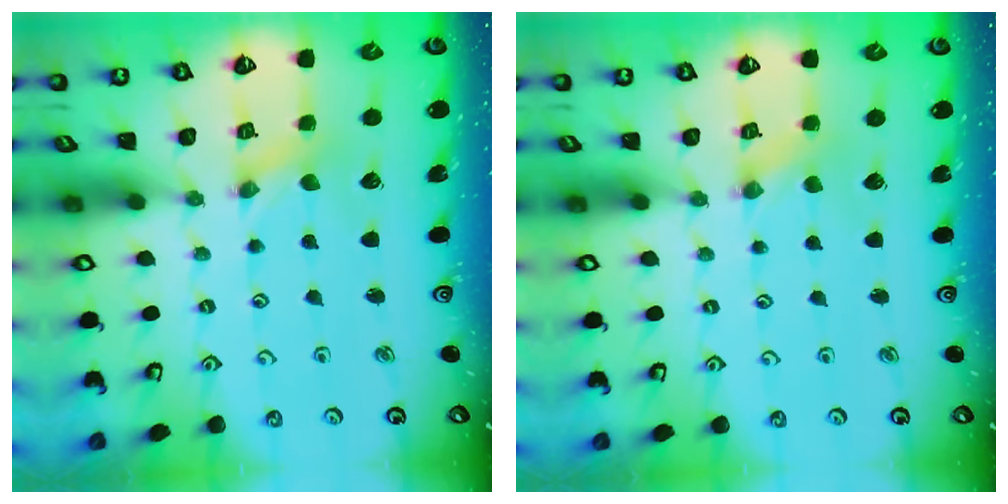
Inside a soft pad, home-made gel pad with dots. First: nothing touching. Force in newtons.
{"total": 0.0}